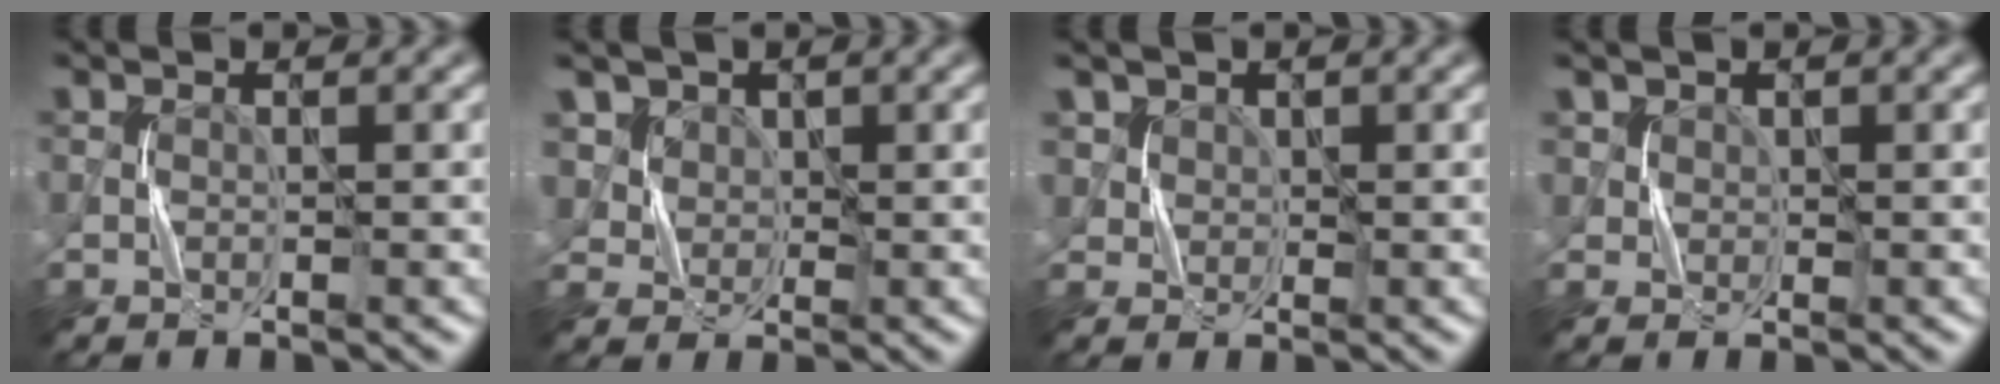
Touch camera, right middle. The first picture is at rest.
{"total": 5.2, "force": [3.0, 3.9, 1.7], "torque": [-0.051, -0.010, 0.061]}
{"total": 3.0, "force": [1.7, 2.3, 0.8], "torque": [-0.033, -0.009, 0.044]}
{"total": 1.5, "force": [0.8, 1.3, 0.2], "torque": [-0.005, -0.006, 0.021]}